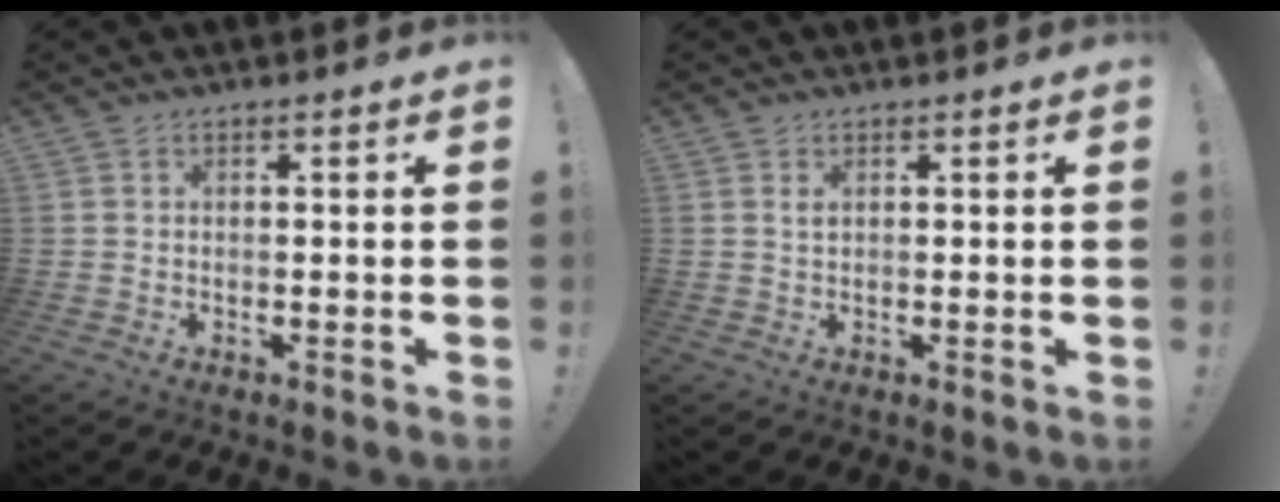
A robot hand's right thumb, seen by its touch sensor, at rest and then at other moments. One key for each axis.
{"total": 1.1, "fx": 0.5, "fy": 0.0, "fz": 1.0, "tx": -0.012, "ty": -0.002, "tz": 0.007}